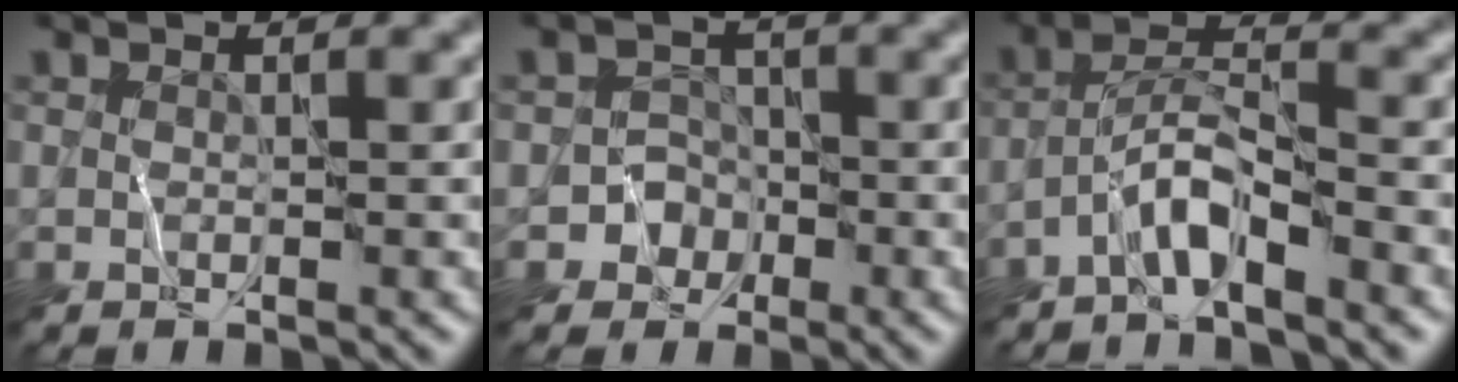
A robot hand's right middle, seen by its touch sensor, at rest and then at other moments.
{"total": 3.3, "force": [-1.7, 2.8, -0.1], "torque": [0.039, 0.008, -0.039]}
{"total": 3.6, "force": [-2.6, 0.5, 2.3], "torque": [-0.044, 0.013, -0.061]}